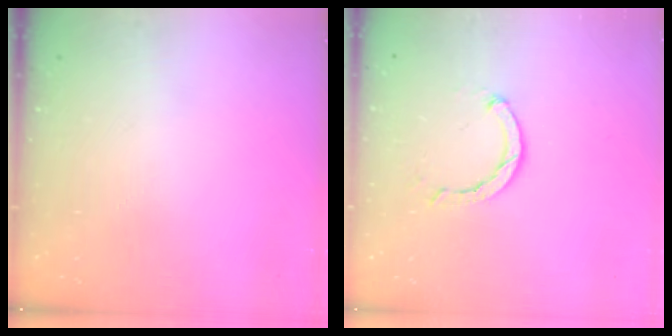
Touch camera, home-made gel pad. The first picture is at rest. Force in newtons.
{"total": 2.4, "press": 2.3, "slide": 0.4}